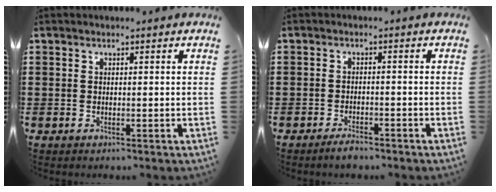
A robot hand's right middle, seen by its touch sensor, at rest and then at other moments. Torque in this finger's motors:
{"motor_torque": [2.14, 0.00, 0.00, 0.04]}